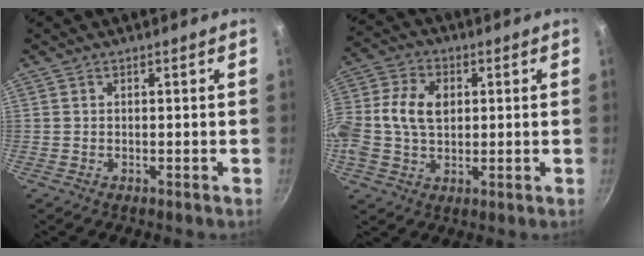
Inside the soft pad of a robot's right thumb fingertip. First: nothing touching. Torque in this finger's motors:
{"motor_torque": [2.52, 2.48, 1.30, -0.96, 0.61]}